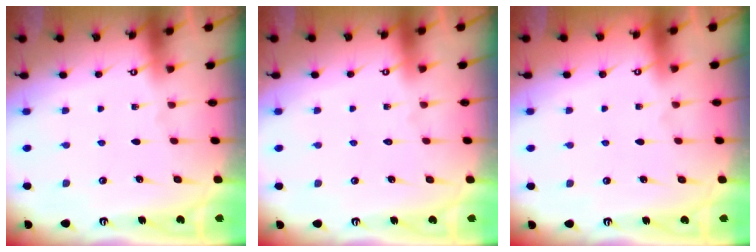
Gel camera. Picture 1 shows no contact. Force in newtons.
{"total": 1.8, "press": 1.8, "slide": 0.1}
{"total": 1.6, "press": 1.6, "slide": 0.2}